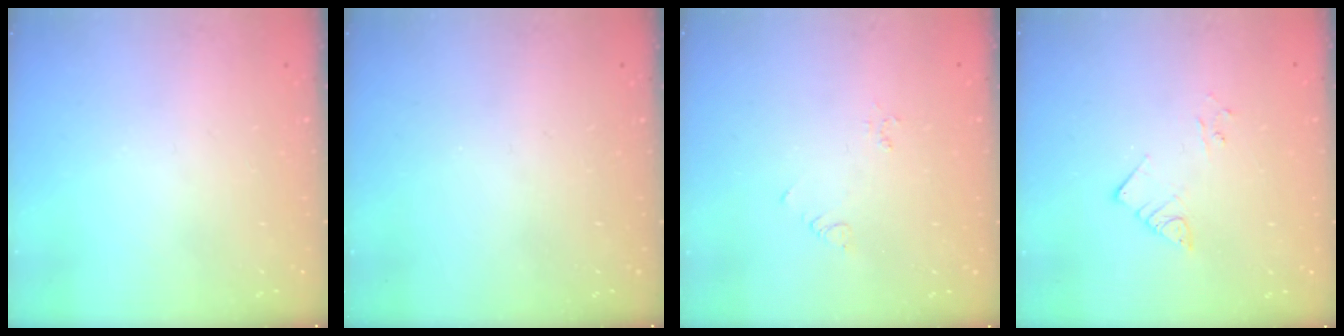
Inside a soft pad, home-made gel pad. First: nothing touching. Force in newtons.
{"total": 0.0}
{"total": 3.5, "press": 3.4, "slide": 0.4}
{"total": 3.6, "press": 3.6, "slide": 0.3}